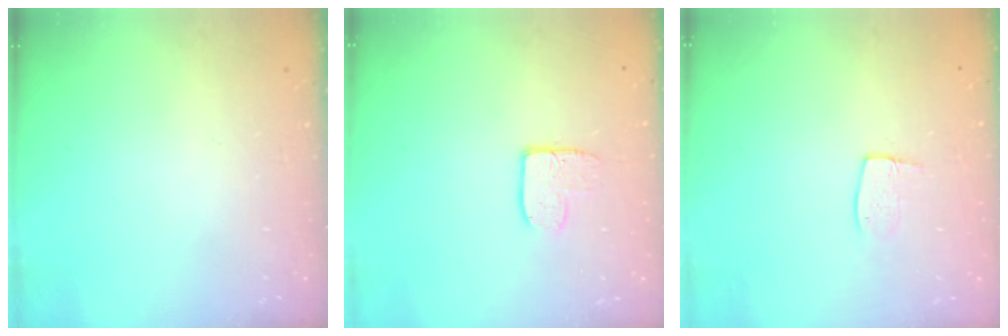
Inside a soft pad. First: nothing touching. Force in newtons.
{"total": 7.9, "press": 7.9, "slide": 0.6}
{"total": 5.9, "press": 5.9, "slide": 0.4}